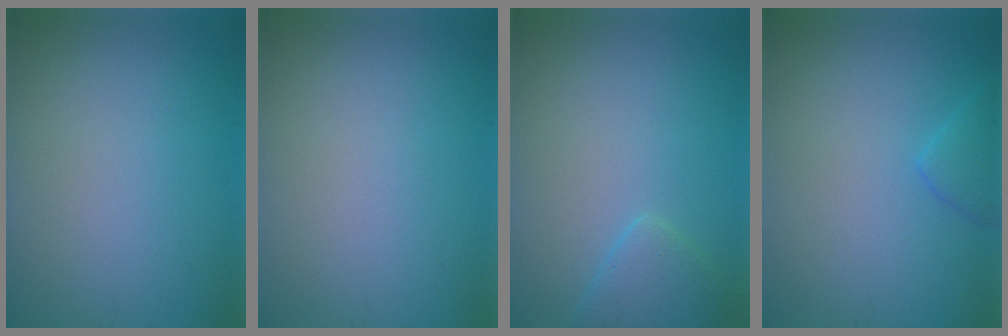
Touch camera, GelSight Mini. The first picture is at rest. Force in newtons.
{"total": 0.0}
{"total": 2.1, "press": 2.1, "slide": 0.2}
{"total": 1.7, "press": 1.7, "slide": 0.1}